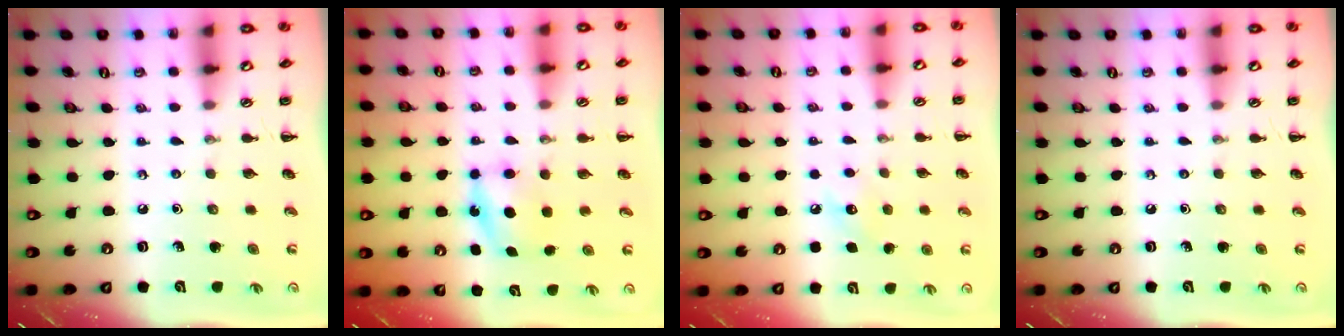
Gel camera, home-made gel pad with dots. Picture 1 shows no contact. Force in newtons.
{"total": 5.1, "press": 4.9, "slide": 1.5}
{"total": 6.9, "press": 6.7, "slide": 1.7}
{"total": 0.0}